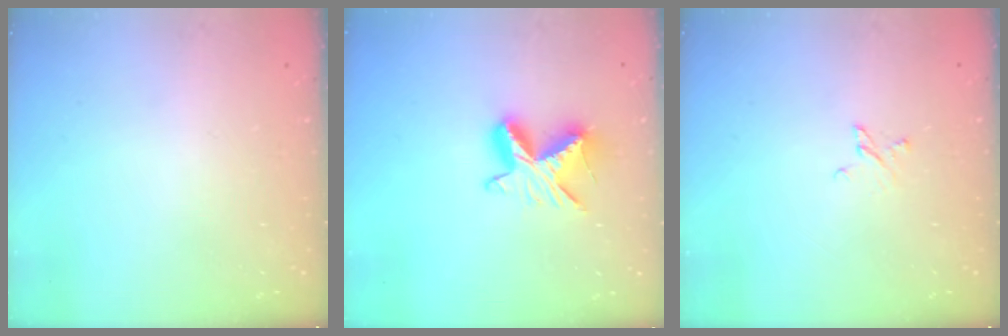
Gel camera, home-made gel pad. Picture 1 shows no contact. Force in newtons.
{"total": 9.2, "press": 9.2, "slide": 0.6}
{"total": 2.7, "press": 2.7, "slide": 0.4}